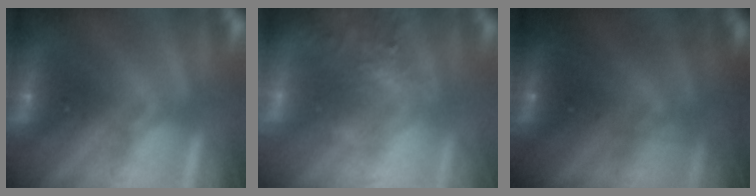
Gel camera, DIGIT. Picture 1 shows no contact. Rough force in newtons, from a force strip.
{"total": 6.4}
{"total": 7.7}